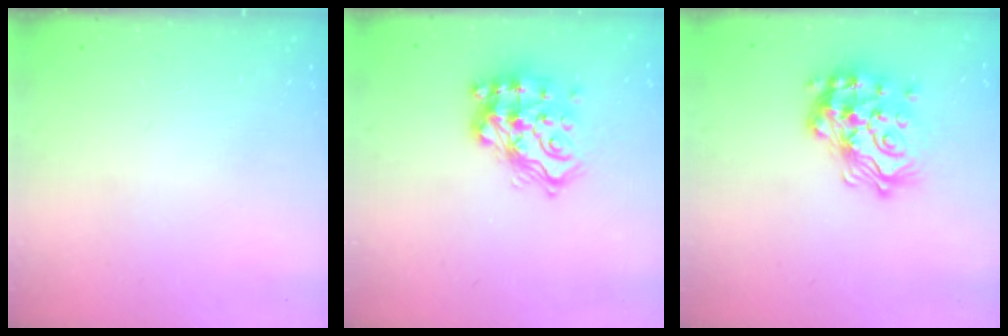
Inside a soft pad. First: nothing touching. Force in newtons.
{"total": 16.1, "press": 15.9, "slide": 2.1}
{"total": 20.7, "press": 20.7, "slide": 1.2}